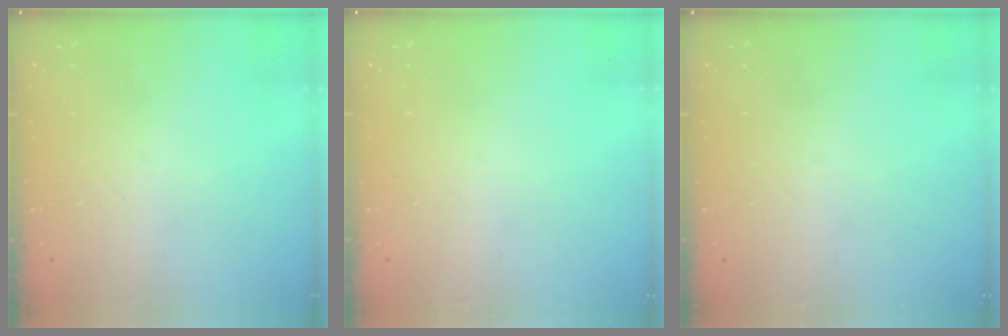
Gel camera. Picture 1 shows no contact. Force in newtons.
{"total": 0.0}
{"total": 0.0}